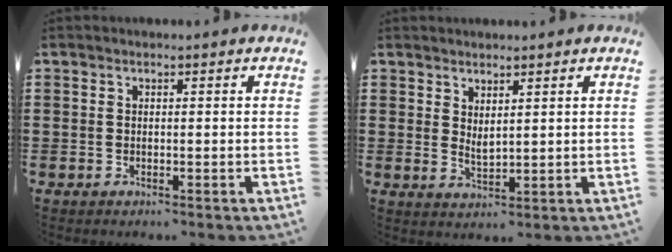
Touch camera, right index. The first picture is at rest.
{"total": 1.8, "force": [1.6, 0.4, 0.8], "torque": [-0.016, 0.000, 0.029]}